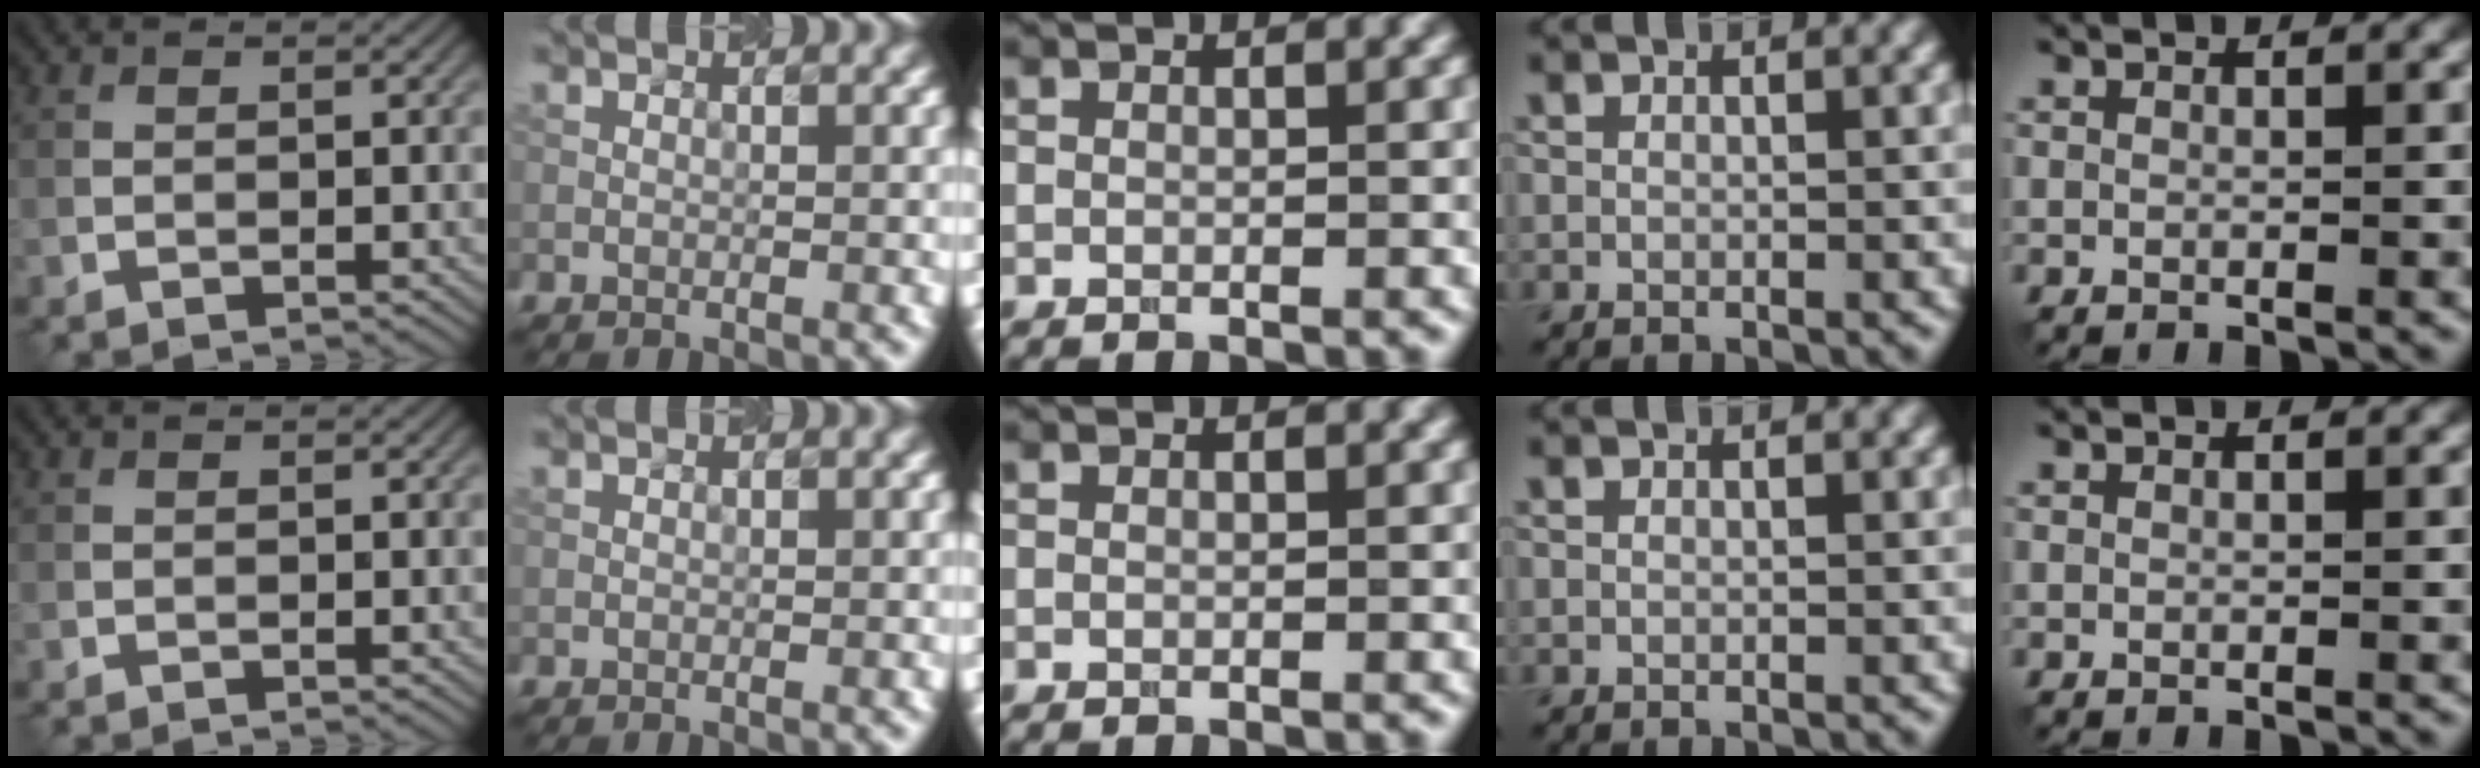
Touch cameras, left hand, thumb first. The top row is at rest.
{}